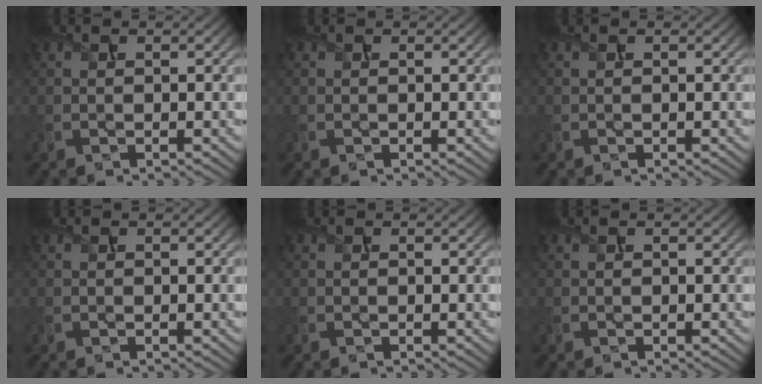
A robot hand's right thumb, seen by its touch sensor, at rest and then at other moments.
{"total": 0.0}
{"total": 0.0}
{"total": 0.0}
{"total": 0.0}
{"total": 0.0}